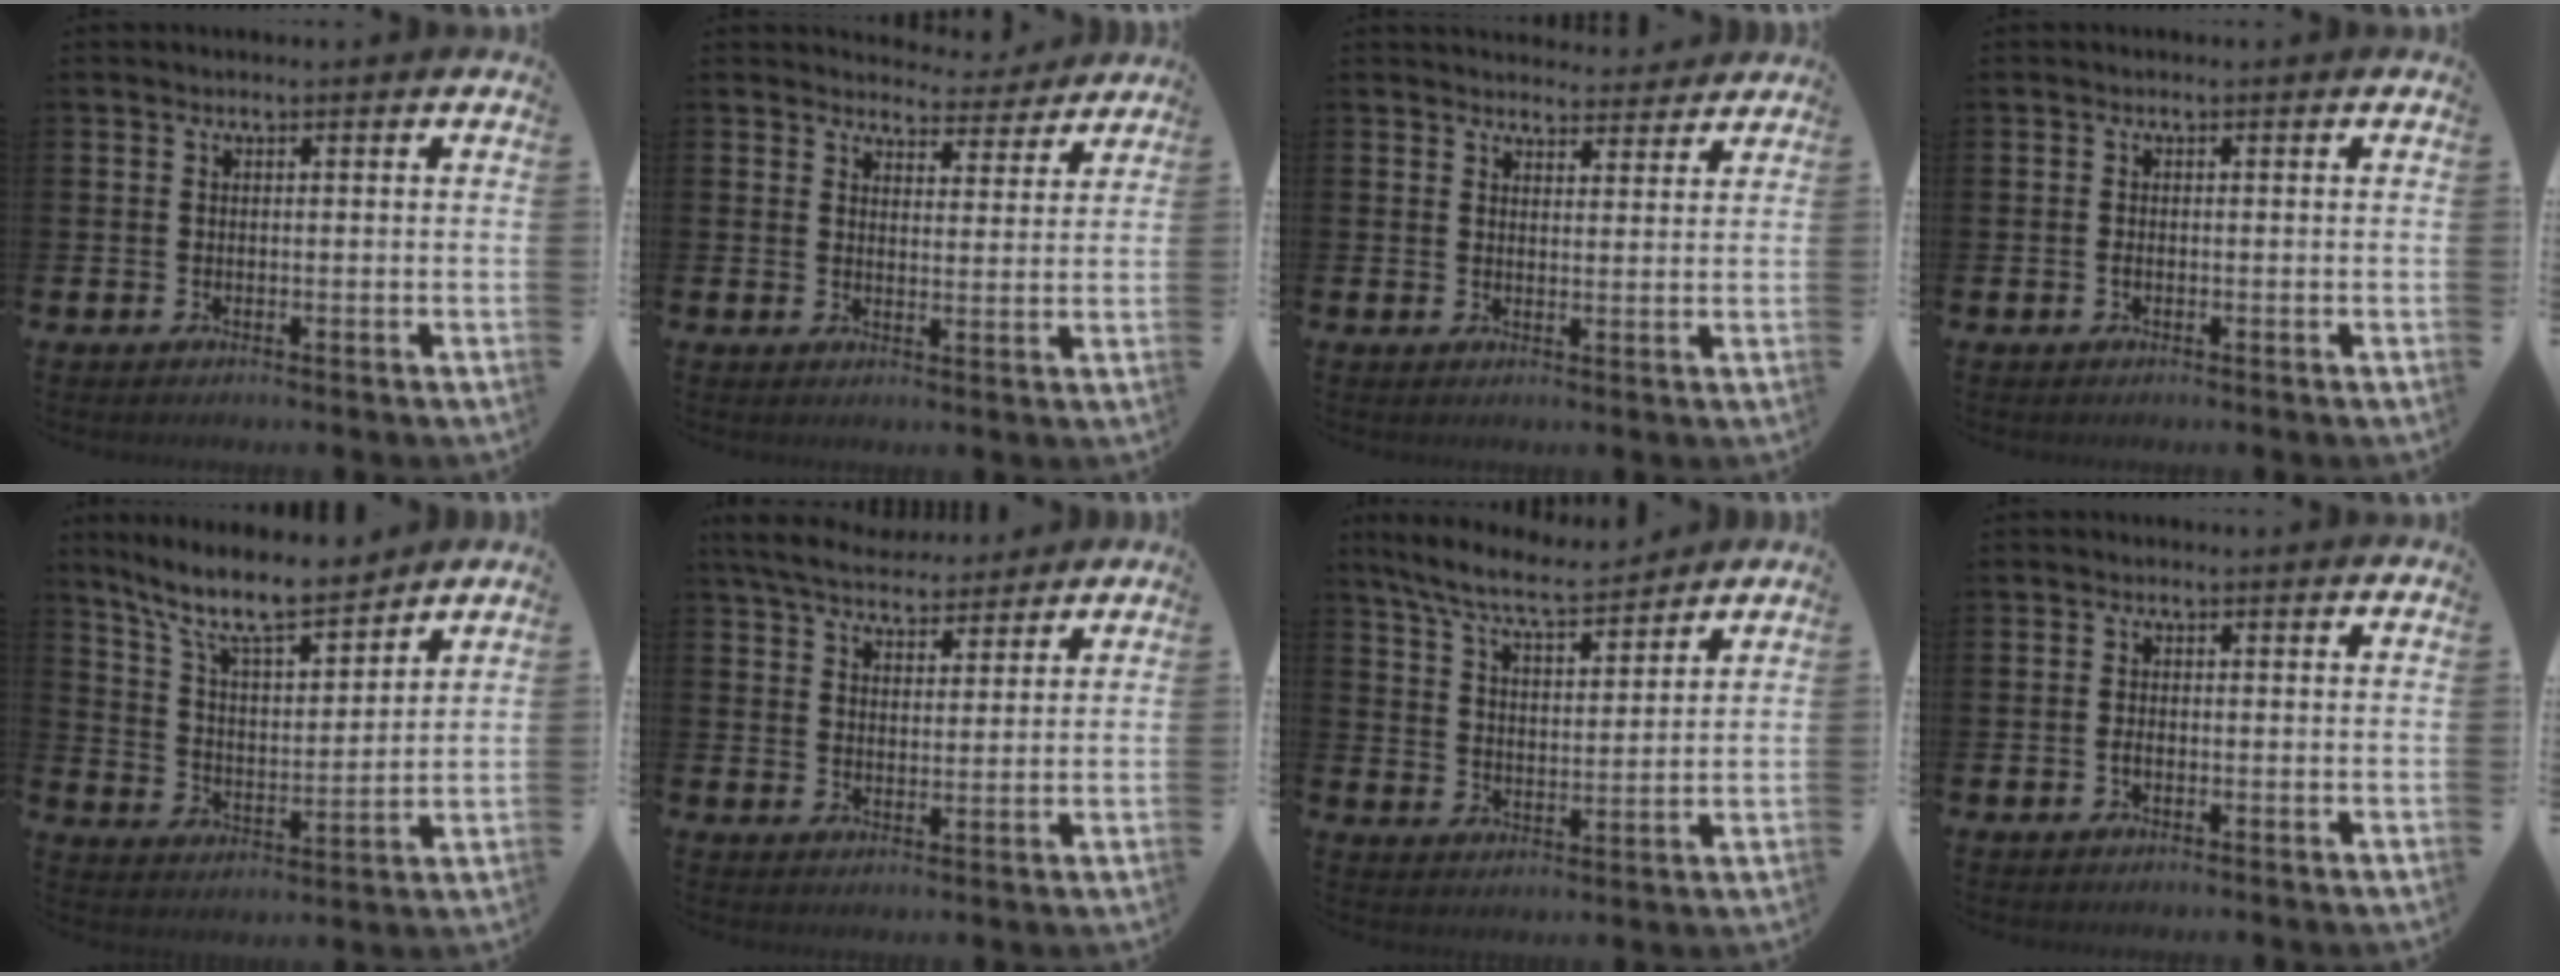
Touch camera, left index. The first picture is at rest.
{"total": 4.2, "force": [4.1, 1.0, -0.1], "torque": [-0.005, -0.035, 0.071]}
{"total": 3.6, "force": [3.6, 0.8, -0.1], "torque": [0.004, -0.022, 0.064]}
{"total": 0.7, "force": [-0.4, 0.3, 0.5], "torque": [-0.017, 0.004, -0.007]}
{"total": 10.1, "force": [8.9, 1.9, 4.6], "torque": [-0.118, -0.051, 0.156]}
{"total": 6.0, "force": [5.6, 1.6, 1.6], "torque": [-0.057, -0.022, 0.102]}
{"total": 7.8, "force": [7.1, 0.8, 2.9], "torque": [-0.087, -0.039, 0.127]}
{"total": 1.0, "force": [-0.6, 0.4, 0.7], "torque": [-0.021, 0.001, -0.010]}